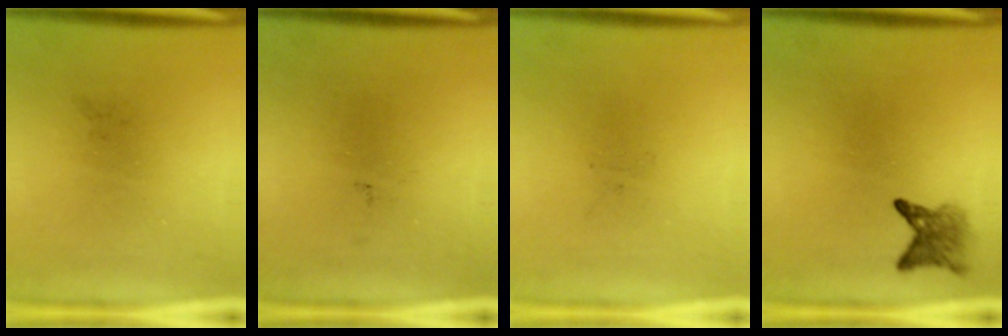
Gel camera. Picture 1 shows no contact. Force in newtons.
{"total": 0.0}
{"total": 0.0}
{"total": 2.7}